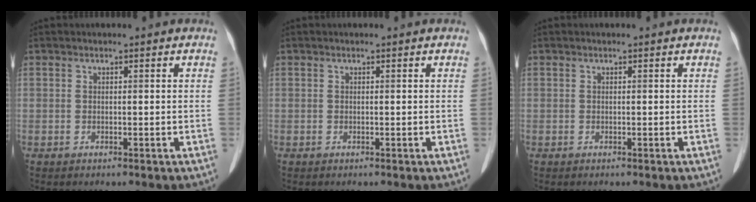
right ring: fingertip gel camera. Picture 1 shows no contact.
{"total": 0.0}
{"total": 0.0}